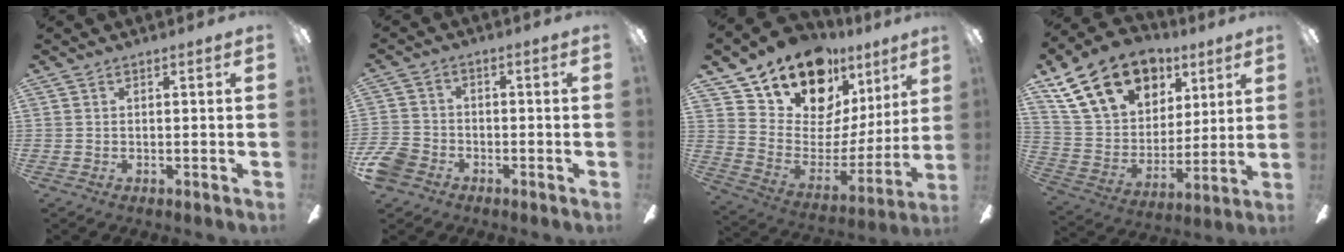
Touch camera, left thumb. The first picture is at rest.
{"total": 6.4, "force": [-3.6, 4.6, 2.5], "torque": [-0.069, 0.020, -0.070]}
{"total": 16.5, "force": [13.4, 7.8, 5.6], "torque": [-0.107, -0.107, 0.240]}
{"total": 21.3, "force": [12.1, 14.0, 10.6], "torque": [-0.194, -0.051, 0.223]}